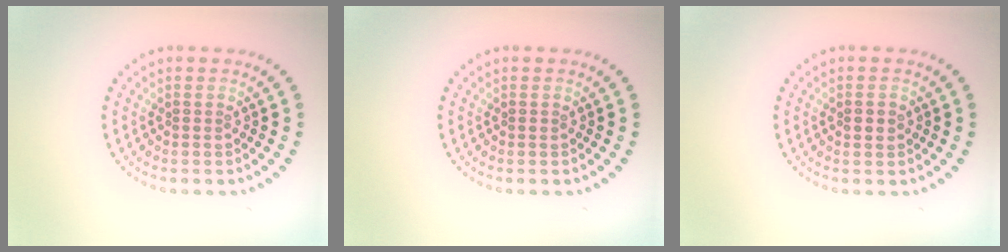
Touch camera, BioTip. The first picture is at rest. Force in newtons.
{"total": 0.0}
{"total": 1.2, "press": 1.1, "slide": 0.1}